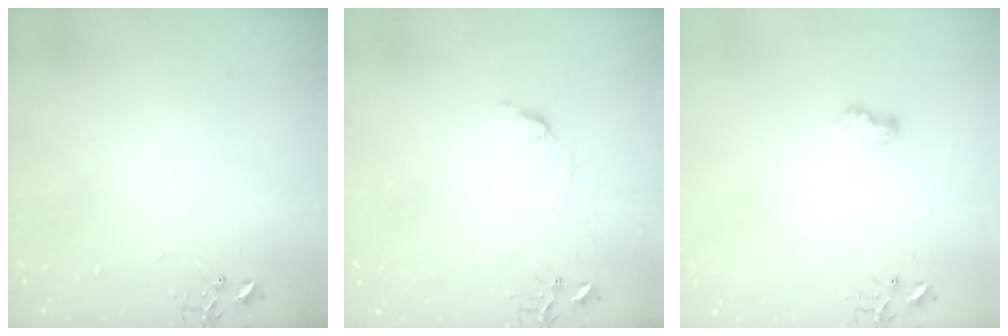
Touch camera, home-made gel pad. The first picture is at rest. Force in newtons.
{"total": 7.3, "press": 7.3, "slide": 0.7}
{"total": 6.3, "press": 6.3, "slide": 0.8}